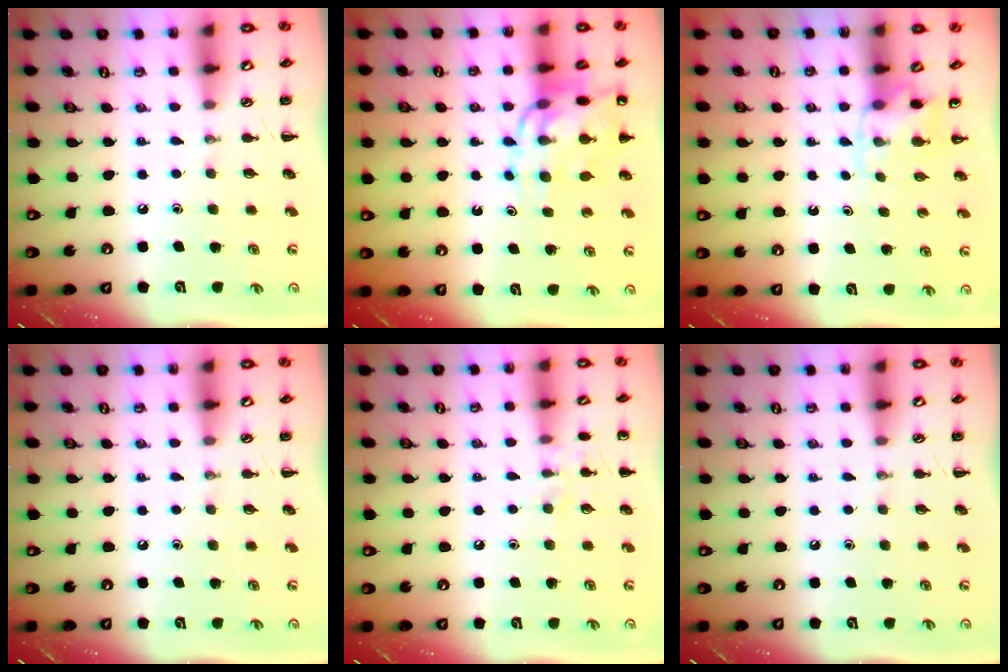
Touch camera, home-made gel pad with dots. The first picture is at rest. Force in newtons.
{"total": 12.6, "press": 12.1, "slide": 3.4}
{"total": 3.7, "press": 3.7, "slide": 0.7}
{"total": 0.0}
{"total": 6.8, "press": 6.5, "slide": 2.0}
{"total": 0.0}